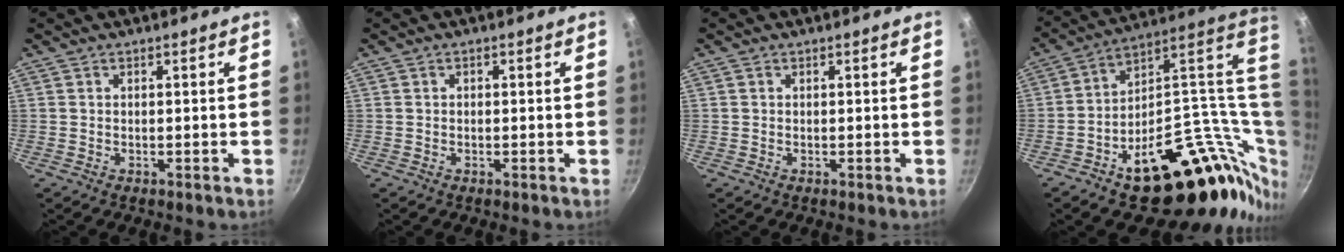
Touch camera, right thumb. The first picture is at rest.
{"total": 0.6, "force": [0.0, 0.6, 0.3], "torque": [-0.004, 0.005, 0.001]}
{"total": 0.0}
{"total": 29.7, "force": [6.5, 16.9, 23.6], "torque": [-0.306, -0.008, 0.122]}